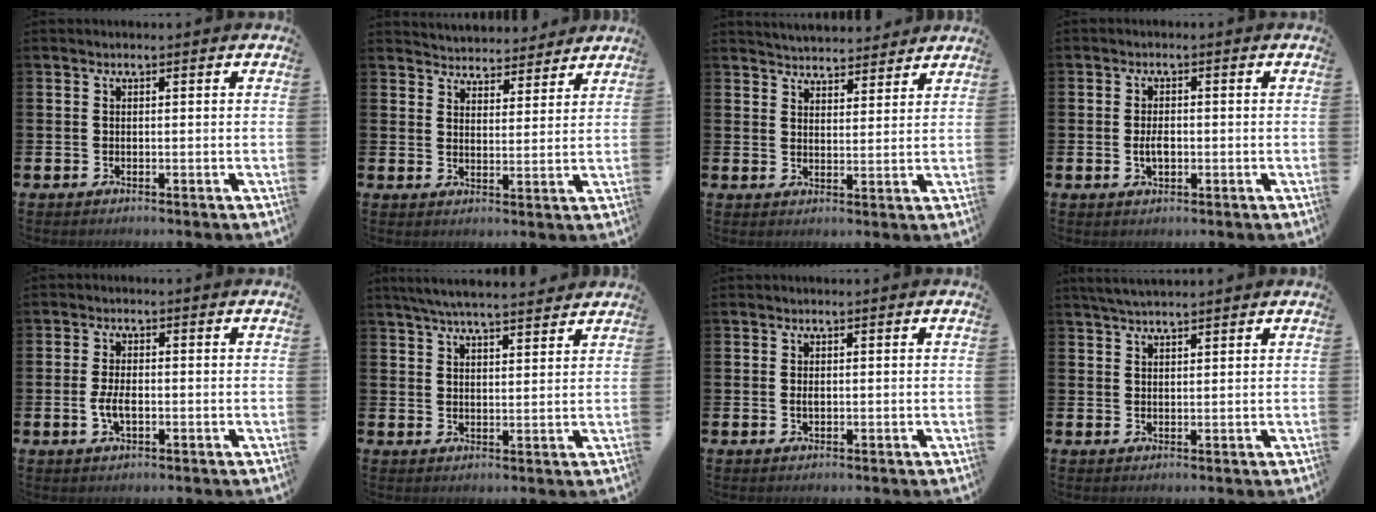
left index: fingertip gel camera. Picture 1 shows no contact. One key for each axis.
{"total": 4.5, "fx": 4.3, "fy": 0.9, "fz": -0.5, "tx": -0.007, "ty": -0.031, "tz": 0.077}
{"total": 4.5, "fx": 4.4, "fy": 0.5, "fz": -0.3, "tx": -0.008, "ty": -0.026, "tz": 0.081}
{"total": 2.4, "fx": -0.3, "fy": 1.3, "fz": 2.0, "tx": -0.025, "ty": -0.003, "tz": -0.009}
{"total": 3.1, "fx": -0.5, "fy": 1.5, "fz": 2.7, "tx": -0.045, "ty": 0.000, "tz": -0.011}
{"total": 5.7, "fx": 5.4, "fy": 0.4, "fz": 1.6, "tx": -0.045, "ty": -0.019, "tz": 0.098}
{"total": 0.7, "fx": 0.1, "fy": 0.4, "fz": 0.6, "tx": -0.007, "ty": 0.000, "tz": -0.001}
{"total": 3.3, "fx": 3.1, "fy": 0.6, "fz": 1.1, "tx": -0.028, "ty": -0.004, "tz": 0.058}